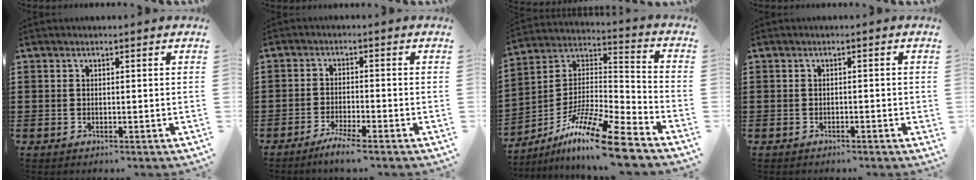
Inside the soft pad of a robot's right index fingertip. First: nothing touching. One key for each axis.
{"total": 3.1, "fx": -2.7, "fy": -0.3, "fz": 1.4, "tx": -0.031, "ty": -0.002, "tz": -0.052}
{"total": 14.2, "fx": -11.1, "fy": 0.9, "fz": 8.9, "tx": -0.155, "ty": 0.026, "tz": -0.208}
{"total": 0.8, "fx": -0.7, "fy": 0.2, "fz": 0.2, "tx": -0.008, "ty": -0.002, "tz": -0.014}